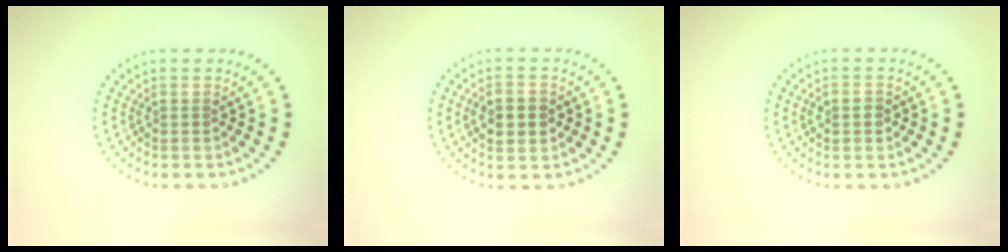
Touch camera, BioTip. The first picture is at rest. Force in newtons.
{"total": 3.7, "press": 3.7, "slide": 0.0}
{"total": 1.3, "press": 1.3, "slide": 0.3}